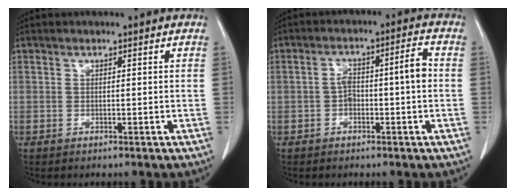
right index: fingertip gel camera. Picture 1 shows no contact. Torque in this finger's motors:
{"motor_torque": [0.11, -0.04, 0.16, 0.03]}